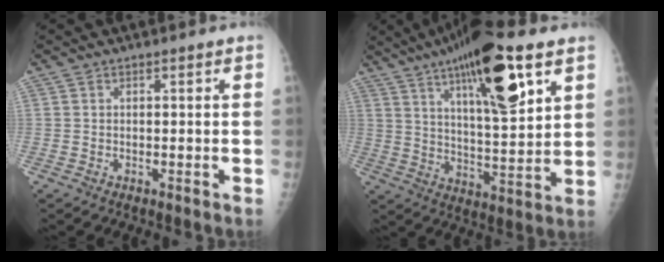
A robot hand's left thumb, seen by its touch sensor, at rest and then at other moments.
{"total": 20.4, "force": [10.3, 5.5, 16.7], "torque": [-0.248, -0.038, 0.165]}